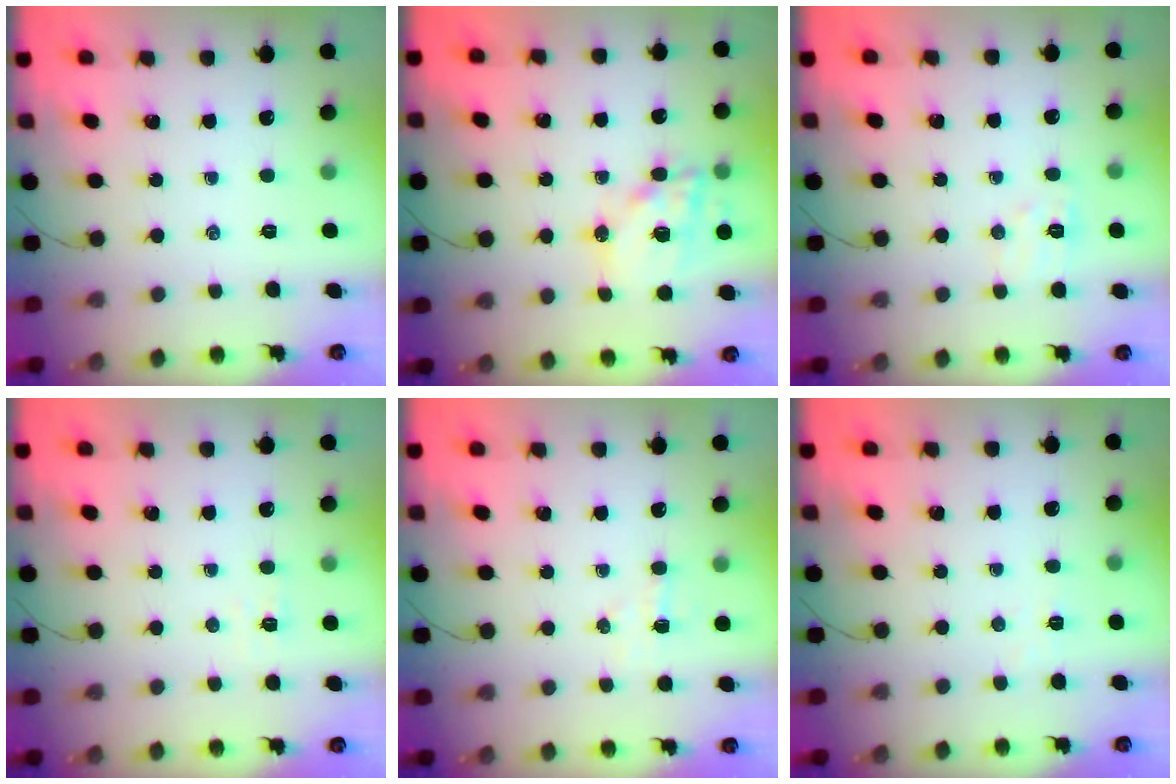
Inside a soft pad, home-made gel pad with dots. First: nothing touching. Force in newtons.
{"total": 16.1, "press": 15.6, "slide": 3.6}
{"total": 7.2, "press": 7.0, "slide": 1.3}
{"total": 2.3, "press": 2.1, "slide": 0.8}
{"total": 3.7, "press": 3.6, "slide": 0.8}
{"total": 2.6, "press": 2.4, "slide": 0.8}